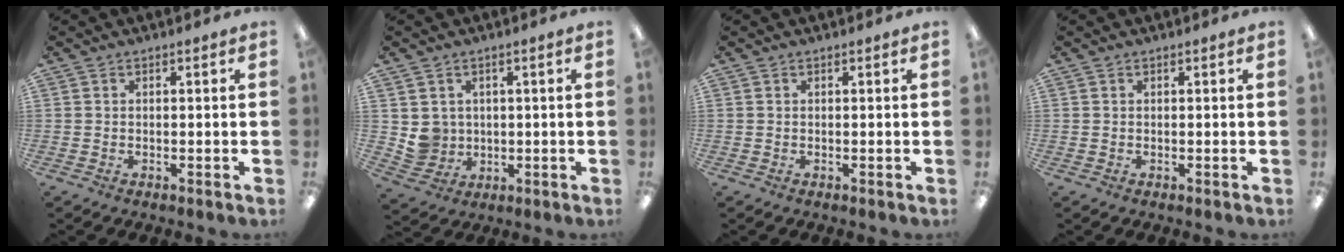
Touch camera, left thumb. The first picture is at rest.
{"total": 5.4, "force": [1.8, 5.1, 0.6], "torque": [-0.022, 0.001, 0.041]}
{"total": 0.0}
{"total": 0.0}